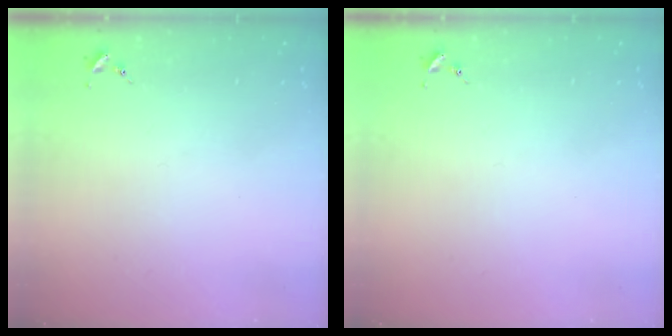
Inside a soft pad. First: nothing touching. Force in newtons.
{"total": 0.0}